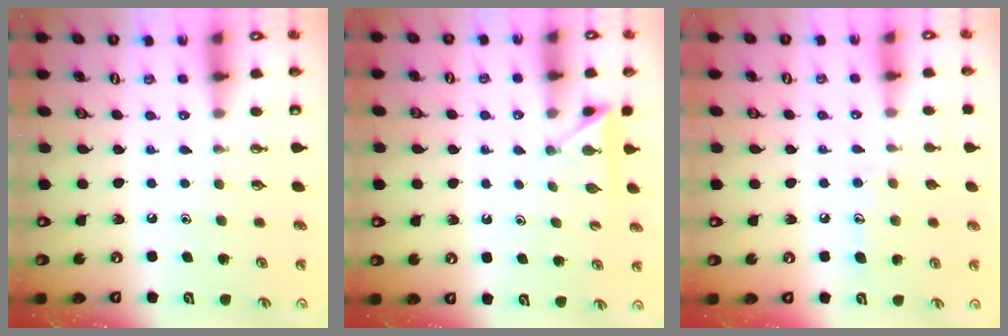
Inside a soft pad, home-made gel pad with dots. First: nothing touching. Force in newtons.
{"total": 3.0, "press": 3.0, "slide": 0.4}
{"total": 7.0, "press": 7.0, "slide": 0.4}